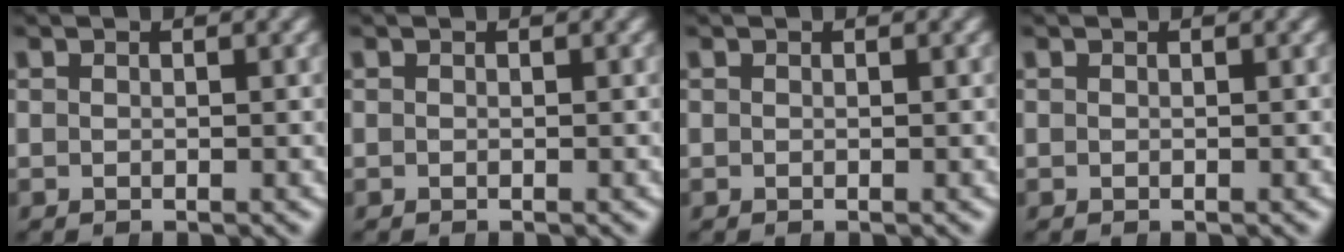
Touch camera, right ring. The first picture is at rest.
{"total": 0.0}
{"total": 0.0}
{"total": 0.0}